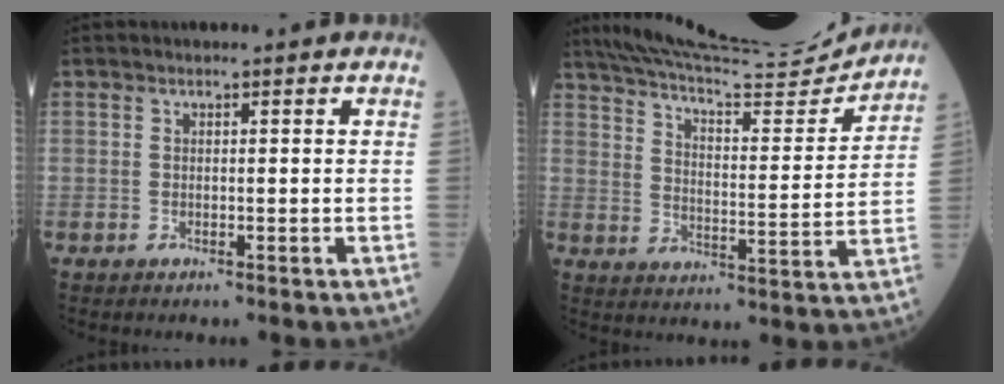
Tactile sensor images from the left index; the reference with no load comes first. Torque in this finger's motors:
{"motor_torque": [0.22, -0.50, -0.08, -0.01]}